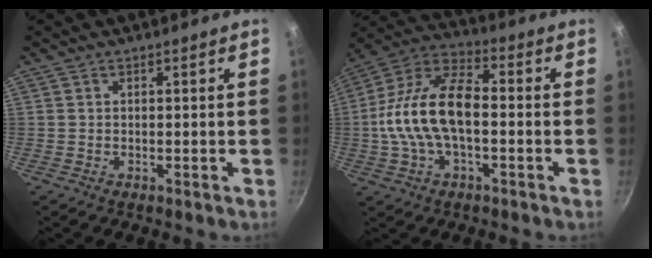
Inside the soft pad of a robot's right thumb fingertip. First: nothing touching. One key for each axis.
{"total": 16.6, "fx": -1.7, "fy": 8.5, "fz": 14.1, "tx": -0.253, "ty": 0.041, "tz": -0.047}